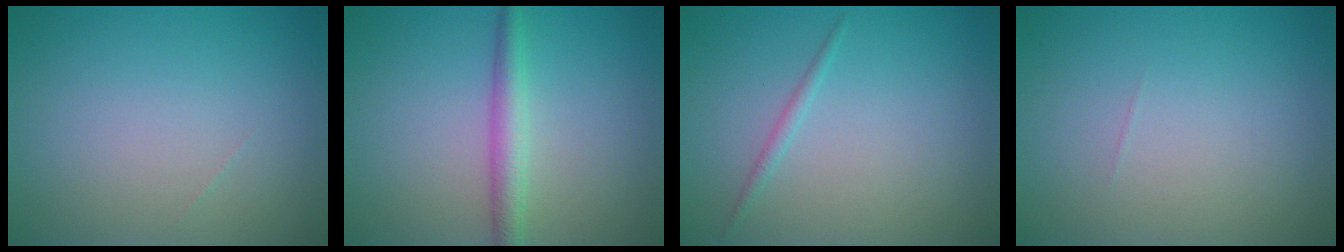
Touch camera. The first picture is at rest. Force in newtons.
{"total": 2.7, "press": 2.7, "slide": 0.1}
{"total": 0.9, "press": 0.9, "slide": 0.0}
{"total": 0.0}